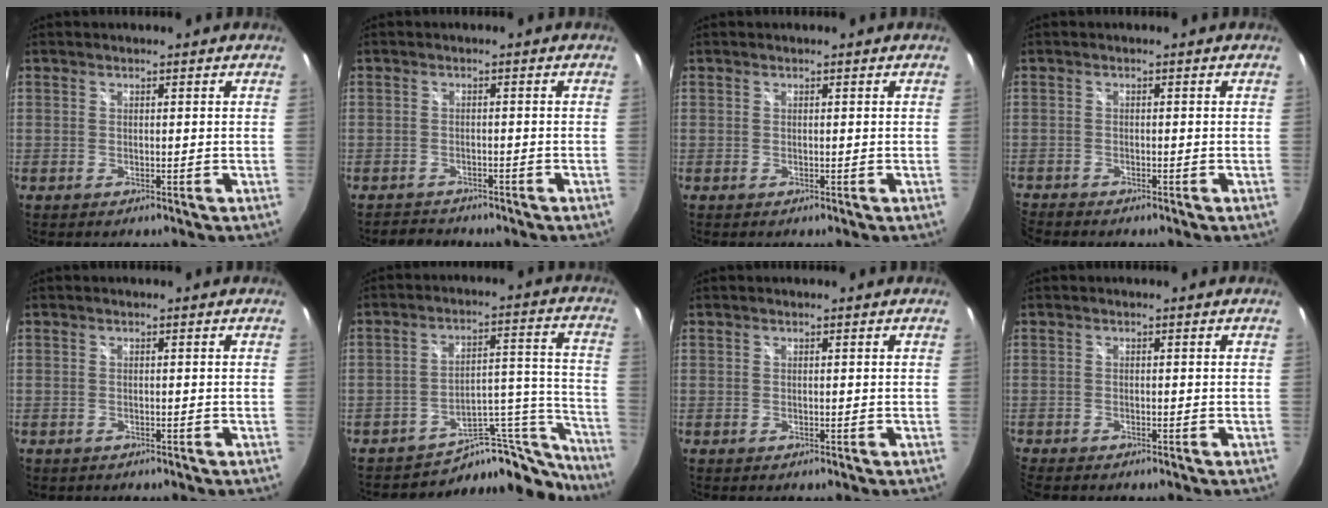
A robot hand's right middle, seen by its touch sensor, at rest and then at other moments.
{"total": 2.8, "force": [-2.6, 0.9, 0.0], "torque": [-0.009, 0.002, -0.046]}
{"total": 0.0}
{"total": 2.3, "force": [-2.3, 0.2, 0.1], "torque": [-0.012, -0.014, -0.051]}
{"total": 0.7, "force": [-0.5, 0.5, 0.1], "torque": [-0.005, -0.003, -0.007]}
{"total": 17.3, "force": [-15.8, 5.5, 4.4], "torque": [-0.045, 0.056, -0.224]}
{"total": 0.0}
{"total": 2.0, "force": [-1.9, 0.4, 0.5], "torque": [-0.017, -0.013, -0.040]}